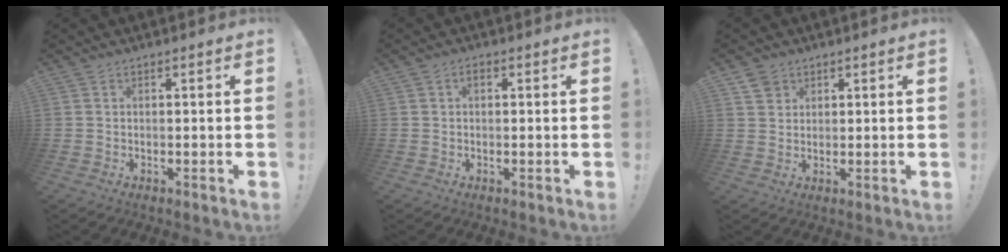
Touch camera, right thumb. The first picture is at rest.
{"total": 1.3, "force": [0.0, 0.8, 1.0], "torque": [-0.018, 0.005, -0.002]}
{"total": 3.5, "force": [2.2, 2.5, 0.7], "torque": [-0.005, -0.009, 0.040]}